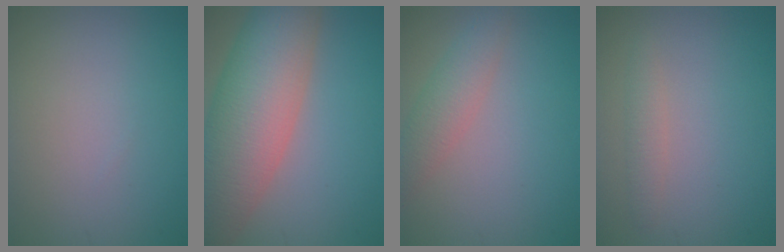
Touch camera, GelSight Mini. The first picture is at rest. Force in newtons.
{"total": 11.5, "press": 11.5, "slide": 0.7}
{"total": 3.0, "press": 3.0, "slide": 0.1}
{"total": 1.4, "press": 1.4, "slide": 0.0}